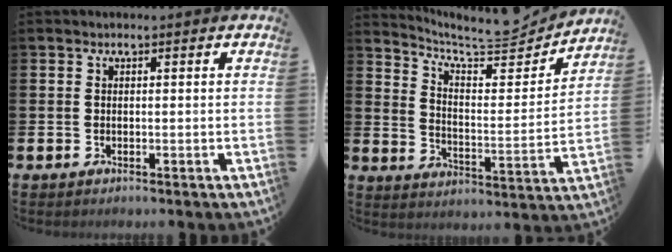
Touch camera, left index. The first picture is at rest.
{"total": 7.6, "force": [7.0, 1.6, 2.5], "torque": [-0.068, -0.061, 0.117]}